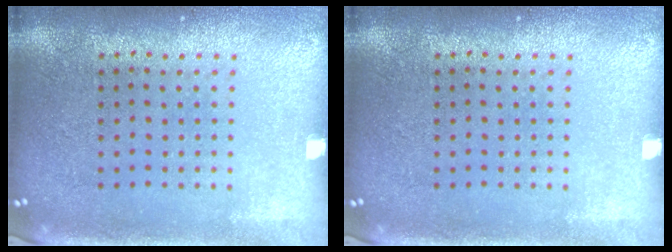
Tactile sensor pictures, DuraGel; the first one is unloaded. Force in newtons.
{"total": 0.0}